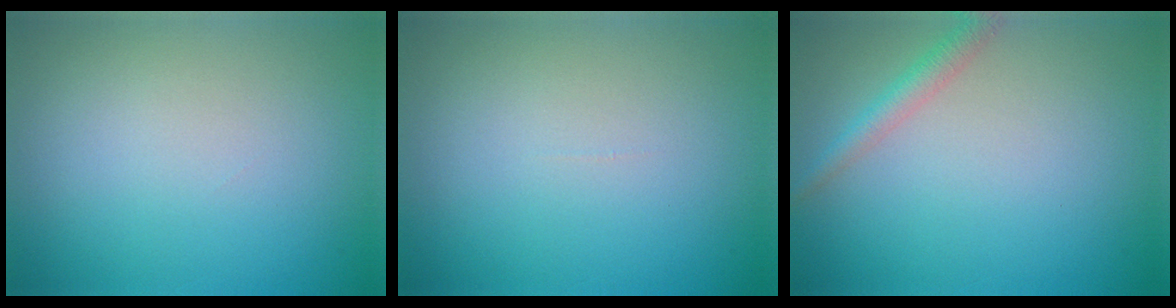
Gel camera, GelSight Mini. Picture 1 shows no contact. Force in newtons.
{"total": 0.0}
{"total": 2.0, "press": 2.0, "slide": 0.0}